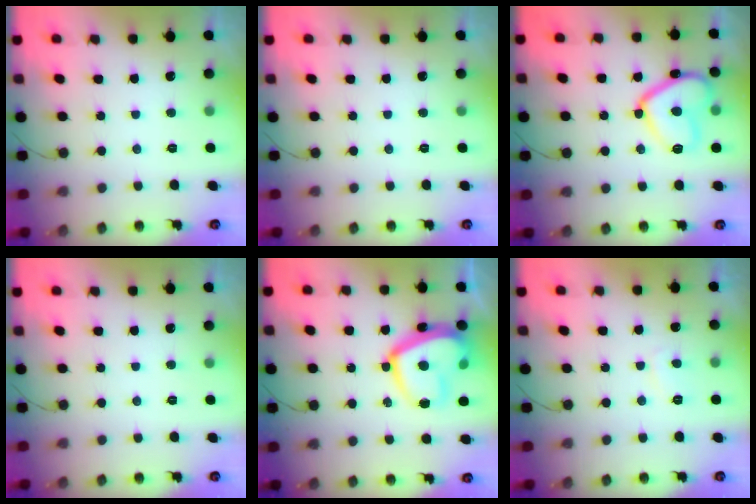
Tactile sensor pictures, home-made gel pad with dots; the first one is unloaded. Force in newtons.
{"total": 0.0}
{"total": 14.1, "press": 14.0, "slide": 1.2}
{"total": 0.0}
{"total": 17.1, "press": 17.1, "slide": 1.6}
{"total": 2.7, "press": 2.6, "slide": 0.8}